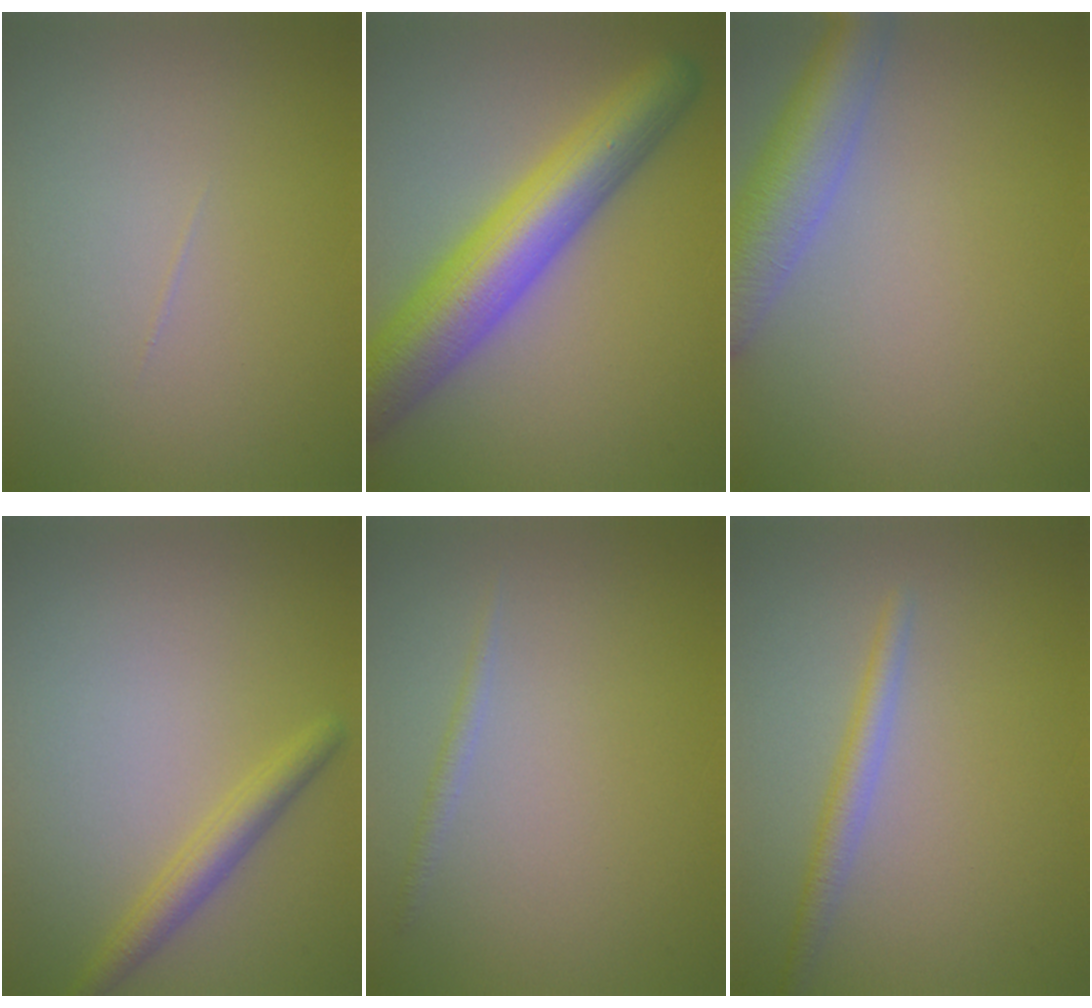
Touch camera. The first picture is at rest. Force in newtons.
{"total": 9.5, "press": 9.5, "slide": 0.4}
{"total": 5.8, "press": 5.8, "slide": 0.5}
{"total": 2.3, "press": 2.3, "slide": 0.1}
{"total": 0.9, "press": 0.9, "slide": 0.1}
{"total": 2.1, "press": 2.1, "slide": 0.1}